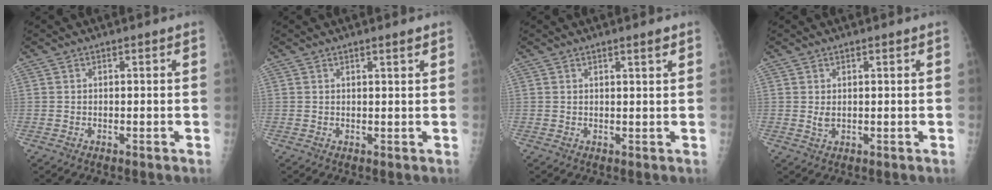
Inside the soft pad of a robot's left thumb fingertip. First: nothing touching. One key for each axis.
{"total": 1.3, "fx": 0.9, "fy": 0.0, "fz": 0.9, "tx": -0.011, "ty": -0.006, "tz": 0.015}
{"total": 1.7, "fx": 1.2, "fy": 0.0, "fz": 1.2, "tx": -0.017, "ty": -0.007, "tz": 0.018}
{"total": 1.8, "fx": 0.6, "fy": 1.0, "fz": 1.4, "tx": -0.022, "ty": -0.006, "tz": 0.015}